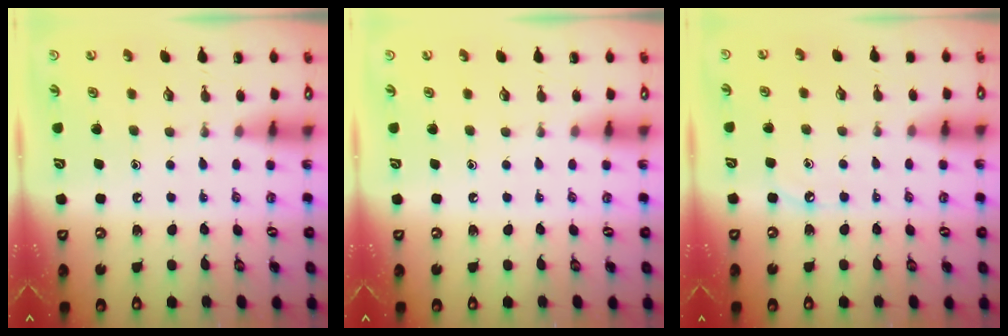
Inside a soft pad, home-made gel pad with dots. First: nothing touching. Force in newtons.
{"total": 0.0}
{"total": 3.9, "press": 3.9, "slide": 0.6}